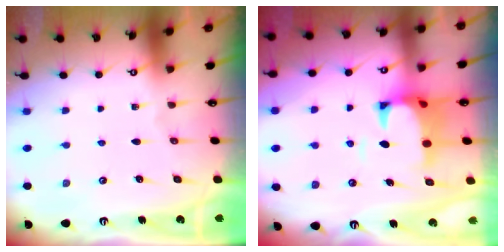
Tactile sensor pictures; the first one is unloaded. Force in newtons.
{"total": 2.6, "press": 2.4, "slide": 1.1}